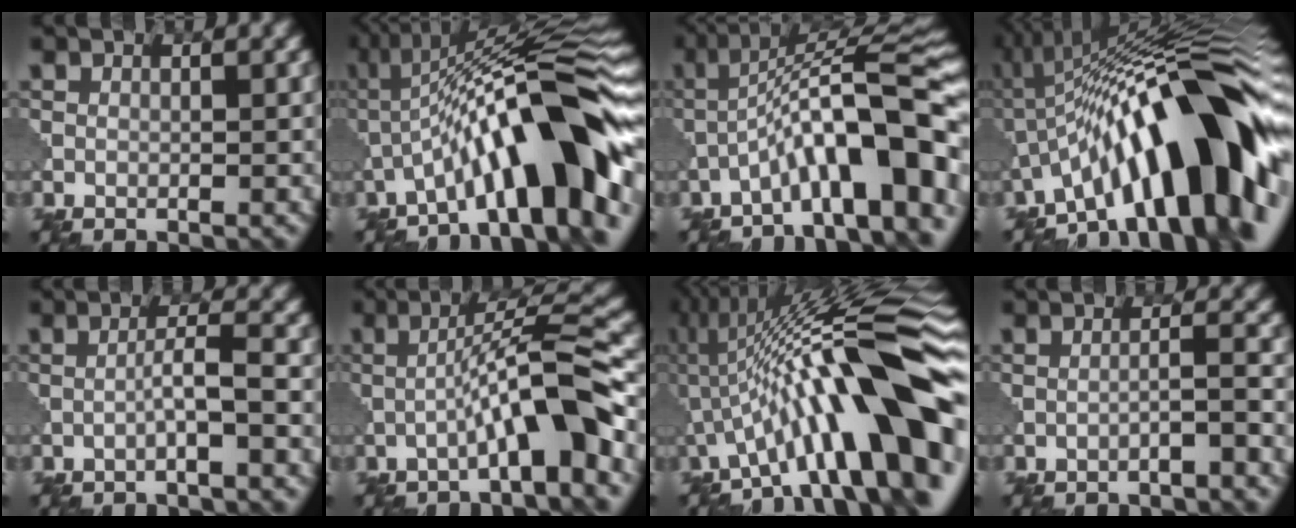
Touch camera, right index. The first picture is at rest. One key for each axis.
{"total": 11.5, "fx": -4.2, "fy": 2.3, "fz": 10.5, "tx": -0.146, "ty": 0.035, "tz": -0.064}
{"total": 10.5, "fx": -4.8, "fy": 2.1, "fz": 9.1, "tx": -0.136, "ty": 0.031, "tz": -0.068}
{"total": 14.4, "fx": -4.2, "fy": 4.0, "fz": 13.2, "tx": -0.168, "ty": 0.040, "tz": -0.067}
{"total": 1.8, "fx": -0.8, "fy": -0.2, "fz": 1.5, "tx": -0.030, "ty": 0.015, "tz": -0.017}
{"total": 6.4, "fx": -2.4, "fy": 0.4, "fz": 6.0, "tx": -0.092, "ty": 0.031, "tz": -0.040}
{"total": 14.8, "fx": -2.4, "fy": 2.9, "fz": 14.3, "tx": -0.194, "ty": 0.044, "tz": -0.031}
{"total": 1.7, "fx": -1.1, "fy": 0.1, "fz": 1.3, "tx": -0.006, "ty": 0.018, "tz": -0.024}